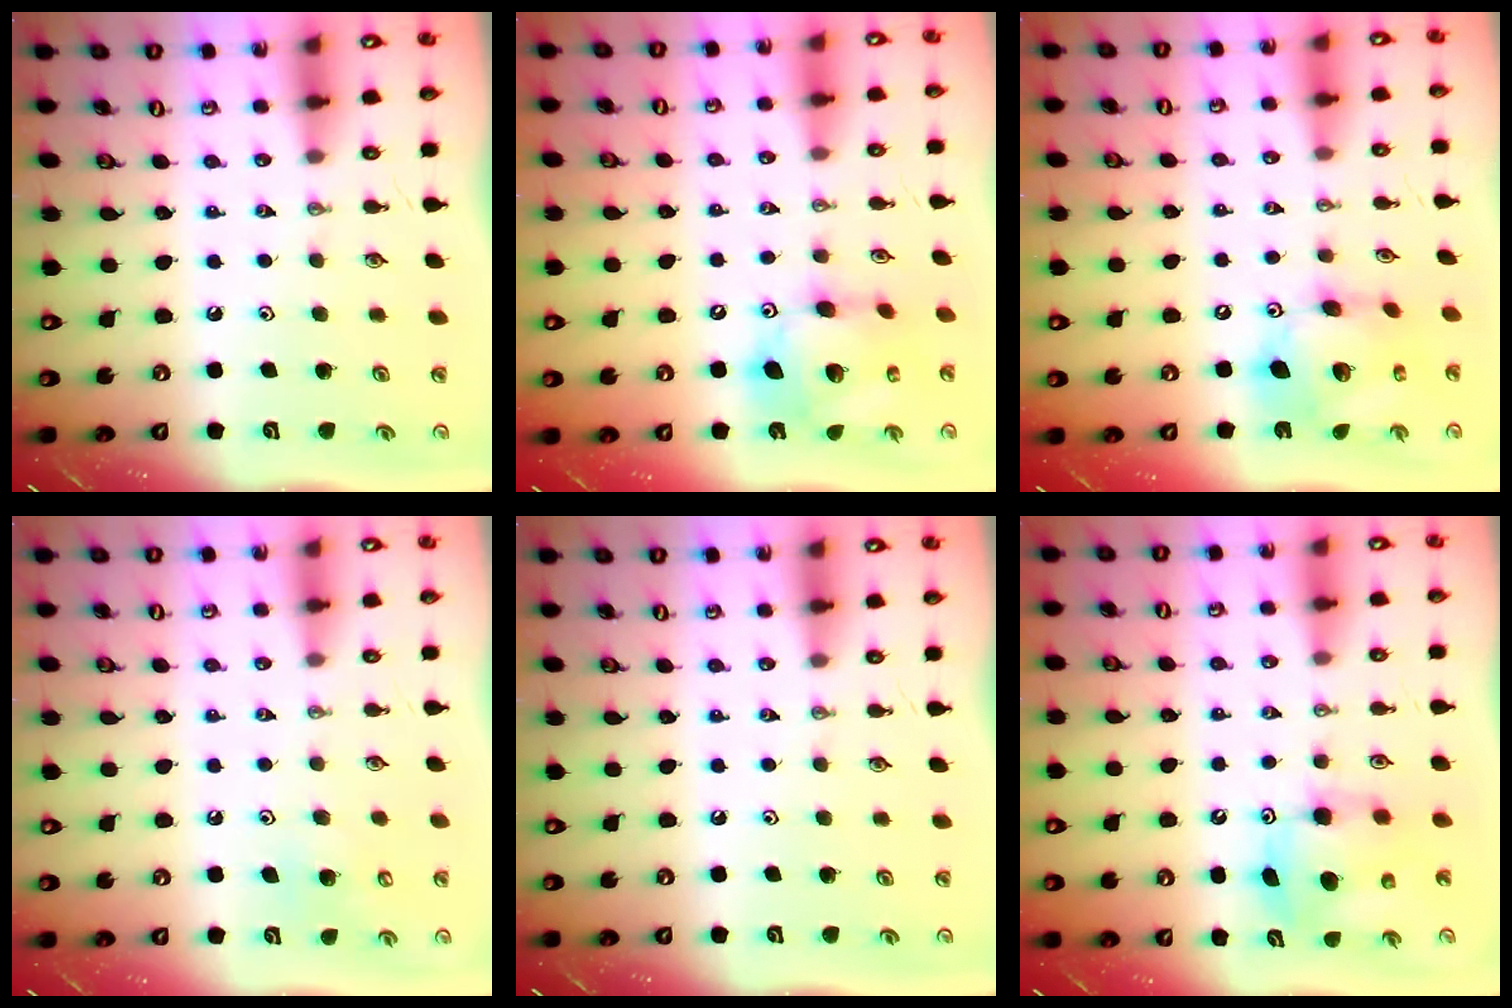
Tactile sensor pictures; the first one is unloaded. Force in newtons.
{"total": 14.5, "press": 14.5, "slide": 1.5}
{"total": 16.2, "press": 16.1, "slide": 1.7}
{"total": 6.3, "press": 6.3, "slide": 0.0}
{"total": 0.0}
{"total": 8.0, "press": 8.0, "slide": 0.4}